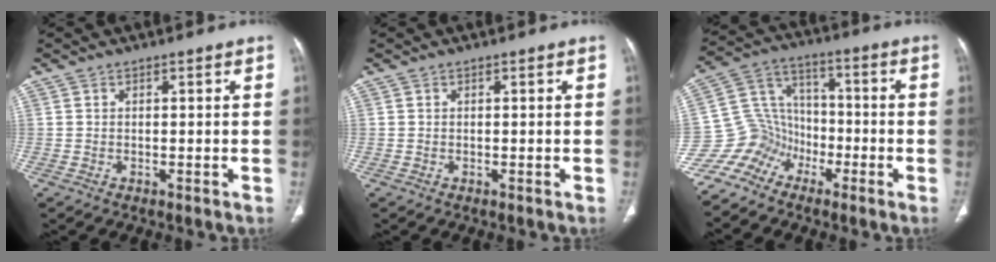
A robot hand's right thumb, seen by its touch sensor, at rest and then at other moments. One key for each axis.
{"total": 0.0}
{"total": 10.5, "fx": -6.9, "fy": 7.7, "fz": 1.7, "tx": -0.006, "ty": 0.075, "tz": -0.143}